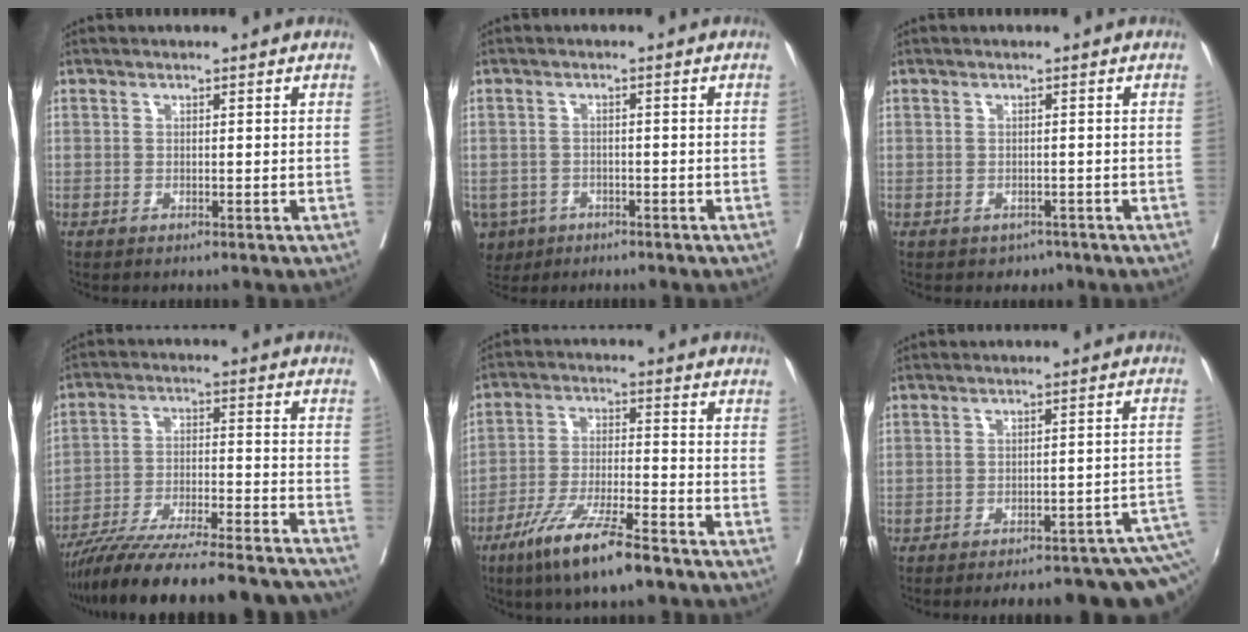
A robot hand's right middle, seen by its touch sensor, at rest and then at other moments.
{"total": 6.5, "force": [-3.6, 5.3, 1.3], "torque": [-0.036, 0.002, -0.055]}
{"total": 1.8, "force": [-1.3, 1.3, 0.1], "torque": [0.001, 0.005, -0.016]}
{"total": 25.7, "force": [-23.2, 1.5, 11.0], "torque": [-0.137, -0.031, -0.343]}
{"total": 11.2, "force": [-7.7, 1.0, 8.1], "torque": [-0.154, -0.026, -0.140]}
{"total": 16.8, "force": [-12.8, 3.9, 10.1], "torque": [-0.077, 0.025, -0.146]}